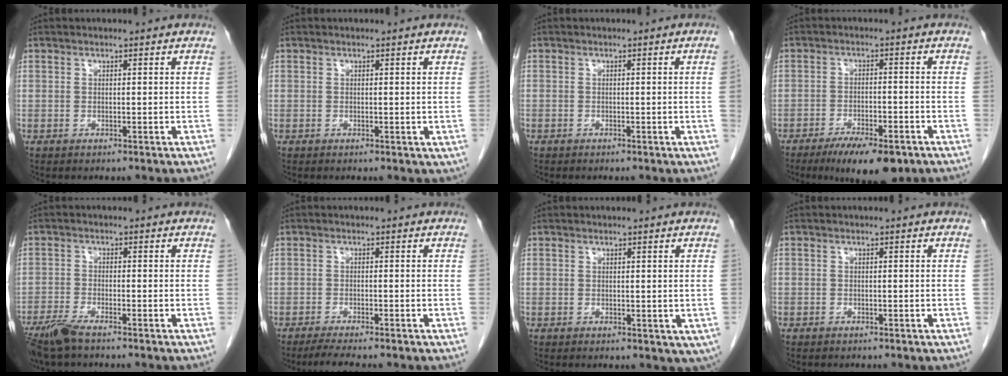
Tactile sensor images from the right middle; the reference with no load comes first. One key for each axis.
{"total": 0.8, "fx": 0.0, "fy": 0.5, "fz": 0.6, "tx": -0.010, "ty": -0.002, "tz": 0.003}
{"total": 0.9, "fx": -0.2, "fy": -0.4, "fz": 0.8, "tx": 0.000, "ty": 0.003, "tz": -0.004}
{"total": 9.2, "fx": -6.3, "fy": 2.5, "fz": 6.2, "tx": -0.094, "ty": -0.012, "tz": -0.095}
{"total": 6.1, "fx": -4.9, "fy": 0.9, "fz": 3.5, "tx": -0.069, "ty": -0.015, "tz": -0.089}
{"total": 6.0, "fx": -5.0, "fy": 0.5, "fz": 3.2, "tx": -0.047, "ty": -0.014, "tz": -0.077}
{"total": 2.9, "fx": -0.2, "fy": 1.8, "fz": 2.3, "tx": -0.023, "ty": -0.005, "tz": 0.004}
{"total": 1.1, "fx": -0.8, "fy": 0.7, "fz": 0.0, "tx": -0.001, "ty": 0.004, "tz": -0.012}